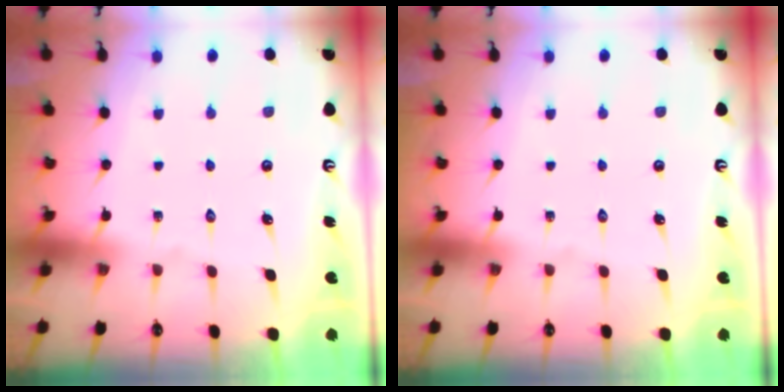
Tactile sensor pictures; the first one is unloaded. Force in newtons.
{"total": 0.0}